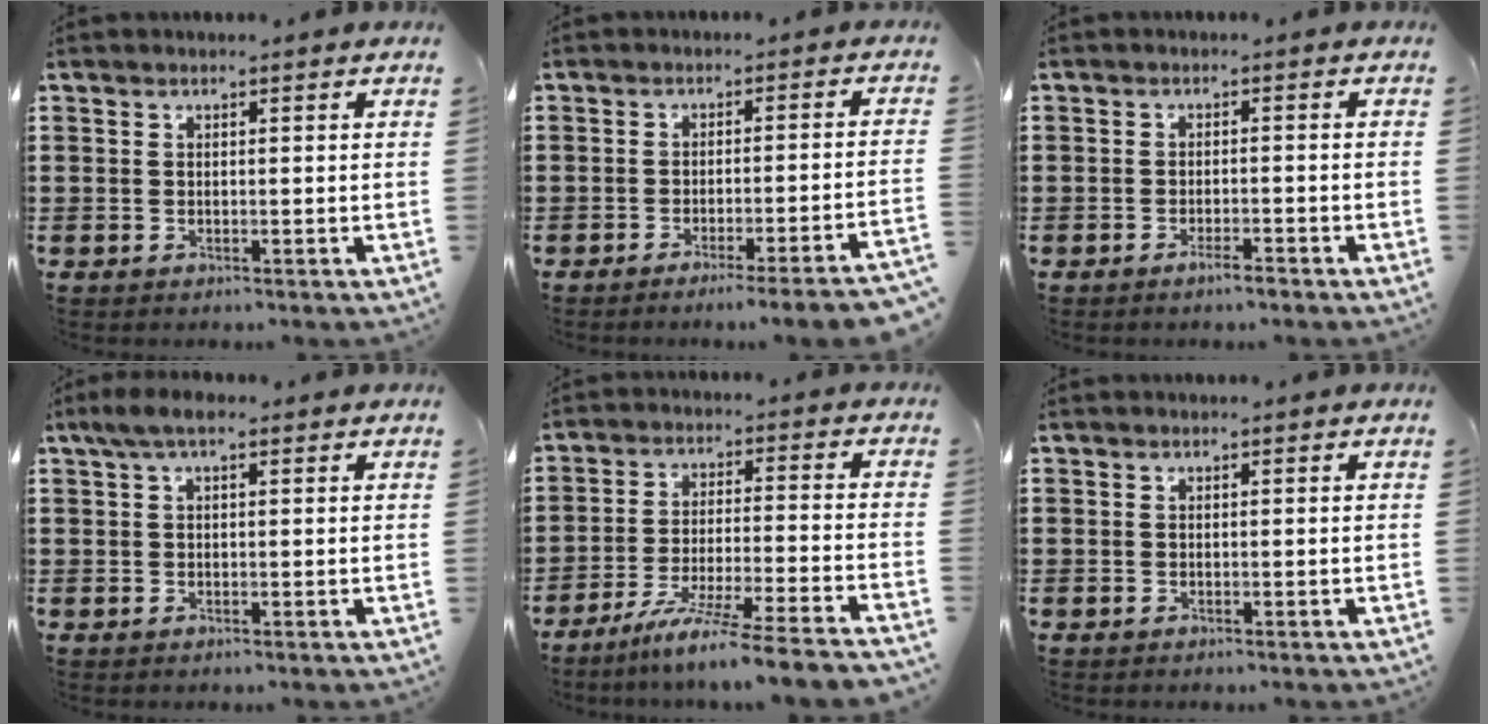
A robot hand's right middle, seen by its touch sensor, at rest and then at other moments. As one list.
[{"total": 3.7, "force": [-3.1, -0.7, 2.0], "torque": [-0.031, -0.014, -0.061]}, {"total": 2.1, "force": [-1.7, 0.2, 1.2], "torque": [-0.021, 0.000, -0.030]}, {"total": 3.2, "force": [1.8, 0.7, 2.5], "torque": [-0.054, 0.004, 0.032]}, {"total": 8.9, "force": [-7.7, -1.1, 4.3], "torque": [-0.078, -0.012, -0.151]}, {"total": 0.0}]